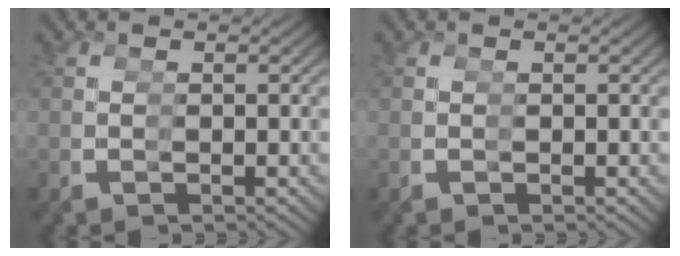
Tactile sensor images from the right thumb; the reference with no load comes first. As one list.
[{"total": 0.0}]